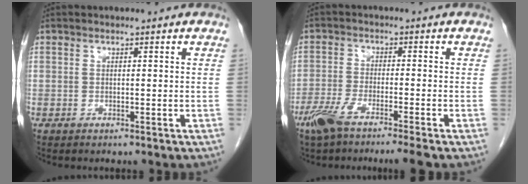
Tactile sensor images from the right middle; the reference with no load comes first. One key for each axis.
{"total": 7.4, "fx": -5.4, "fy": 0.0, "fz": 5.1, "tx": -0.094, "ty": -0.014, "tz": -0.095}